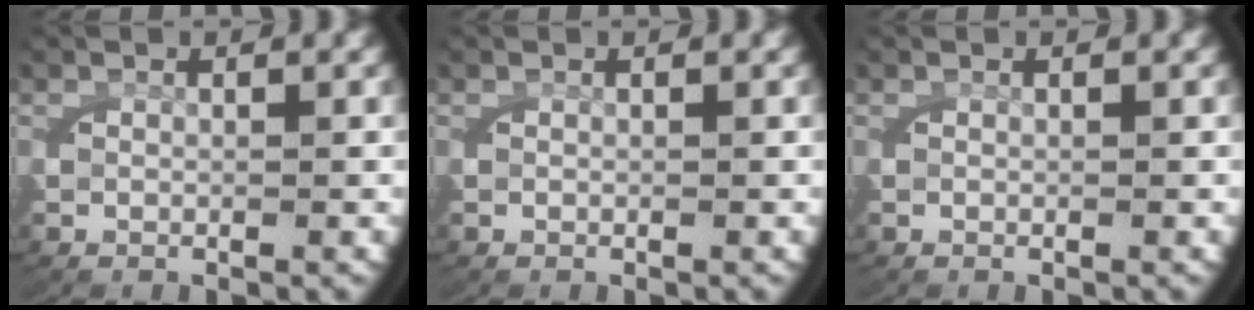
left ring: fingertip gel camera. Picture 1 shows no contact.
{"total": 0.0}
{"total": 0.0}